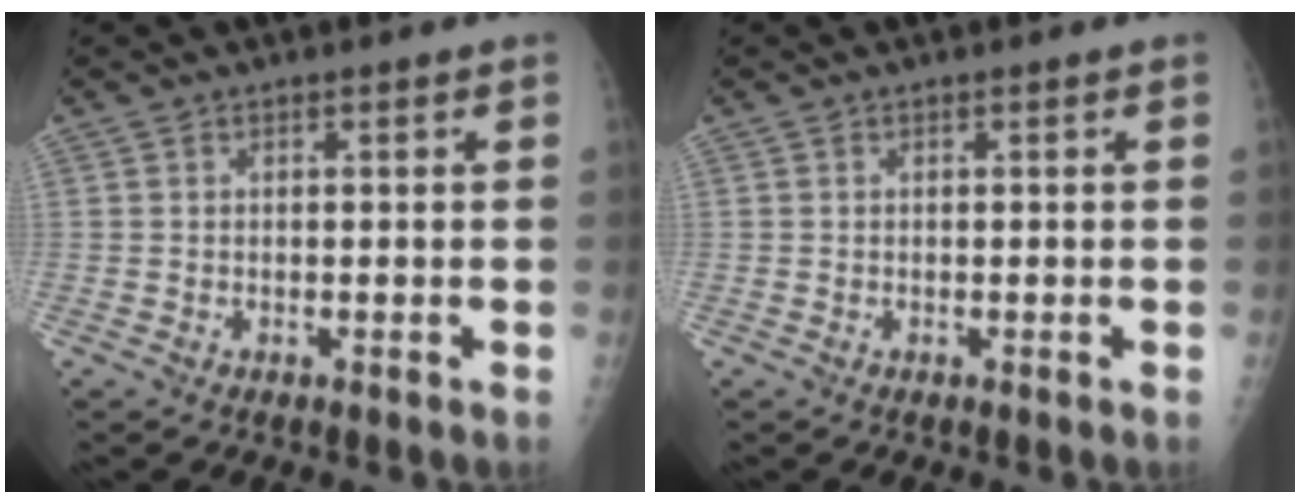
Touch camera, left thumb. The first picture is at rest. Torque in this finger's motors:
{"motor_torque": [0.00, 0.00, 0.00, -0.01, 0.00]}